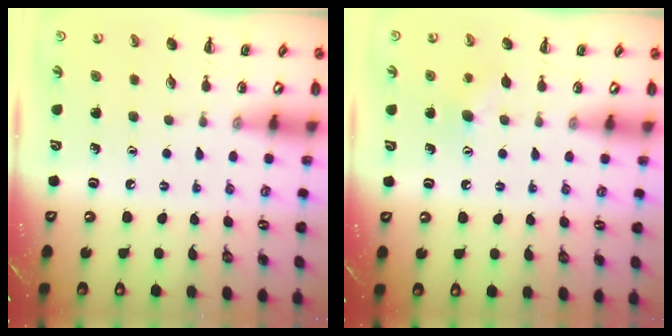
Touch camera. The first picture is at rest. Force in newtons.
{"total": 5.6, "press": 5.4, "slide": 1.4}